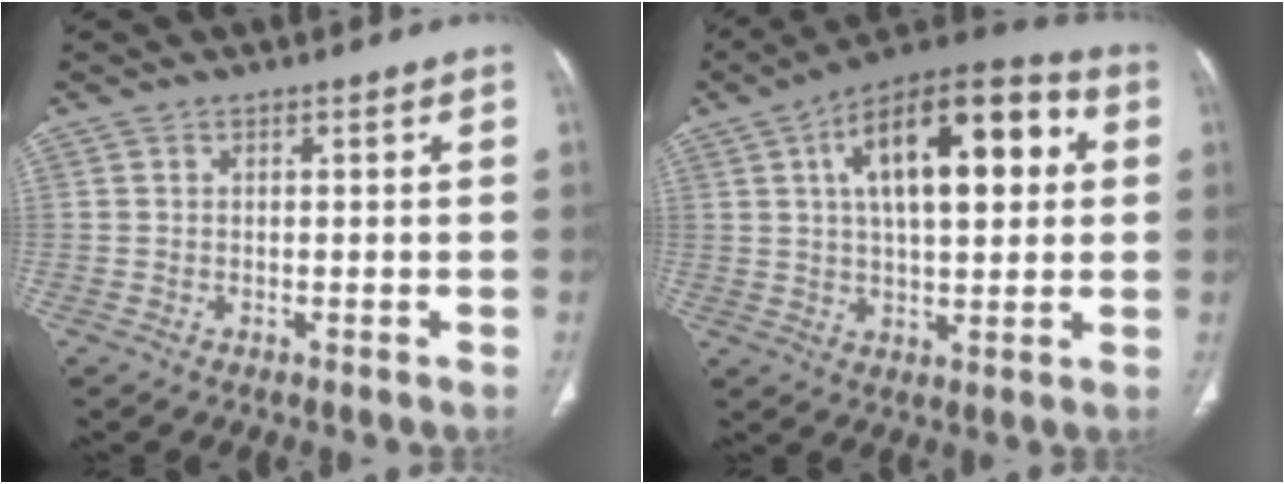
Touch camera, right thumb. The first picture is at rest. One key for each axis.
{"total": 20.6, "fx": 5.3, "fy": 9.2, "fz": 17.6, "tx": -0.247, "ty": 0.019, "tz": 0.072}